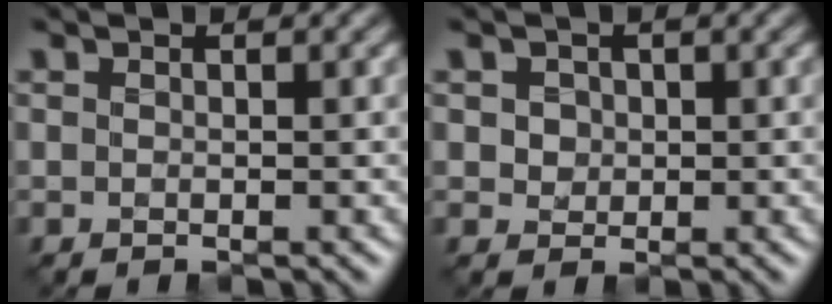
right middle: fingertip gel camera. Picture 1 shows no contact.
{"total": 2.7, "force": [0.9, 2.2, 1.3], "torque": [-0.040, 0.005, 0.018]}